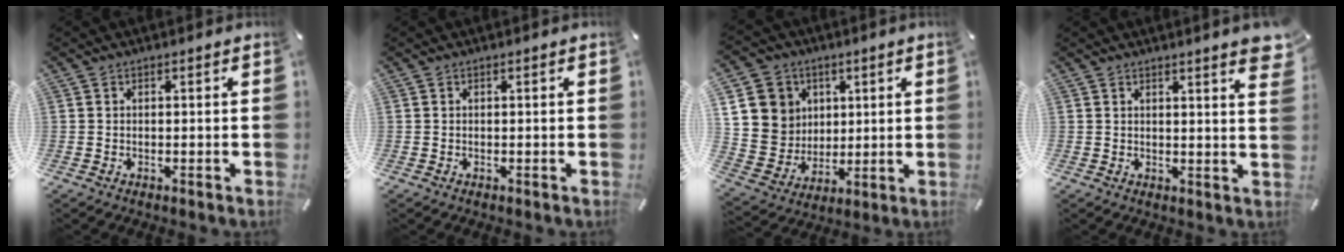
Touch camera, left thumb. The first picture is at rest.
{"total": 0.0}
{"total": 12.1, "force": [3.4, 11.4, 2.5], "torque": [-0.049, -0.015, 0.074]}
{"total": 4.2, "force": [2.9, 0.3, 3.0], "torque": [-0.049, -0.016, 0.049]}